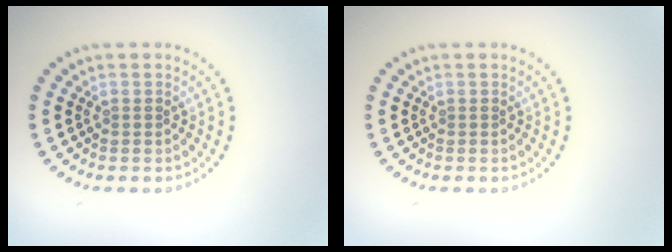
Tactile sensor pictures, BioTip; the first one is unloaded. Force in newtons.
{"total": 0.0}